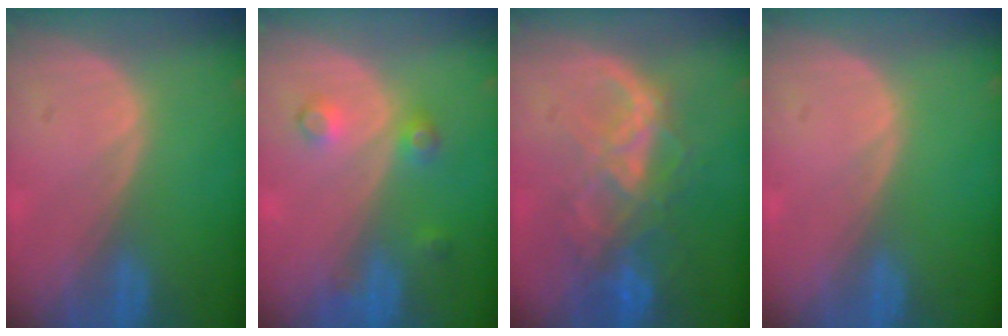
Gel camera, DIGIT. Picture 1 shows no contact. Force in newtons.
{"total": 3.5, "press": 3.2, "slide": 1.4}
{"total": 8.9, "press": 7.5, "slide": 4.7}
{"total": 0.0}